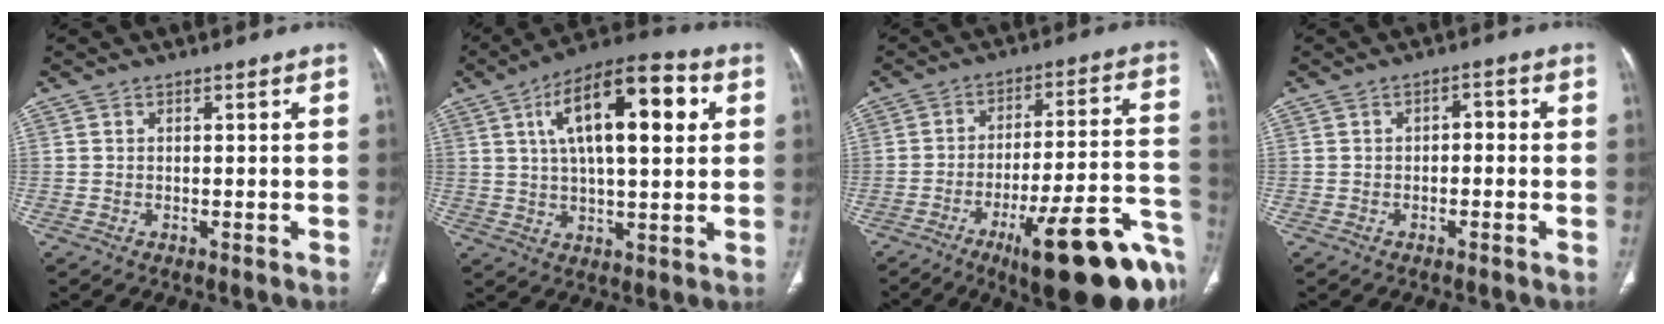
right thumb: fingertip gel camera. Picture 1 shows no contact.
{"total": 18.3, "force": [5.5, 7.1, 16.0], "torque": [-0.239, 0.008, 0.080]}
{"total": 24.0, "force": [-12.1, 5.5, 20.0], "torque": [-0.202, 0.067, -0.168]}
{"total": 2.3, "force": [-0.3, 1.4, 1.7], "torque": [-0.018, 0.013, -0.012]}